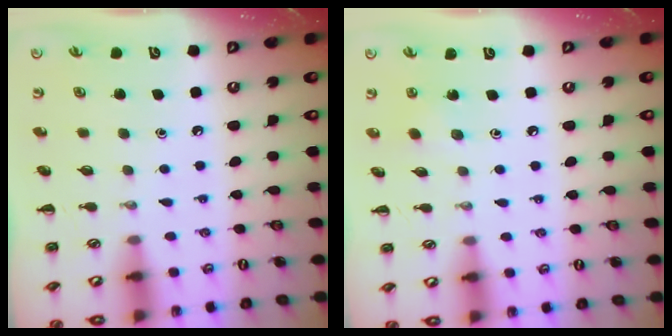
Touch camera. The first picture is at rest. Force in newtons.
{"total": 2.1, "press": 2.0, "slide": 0.6}